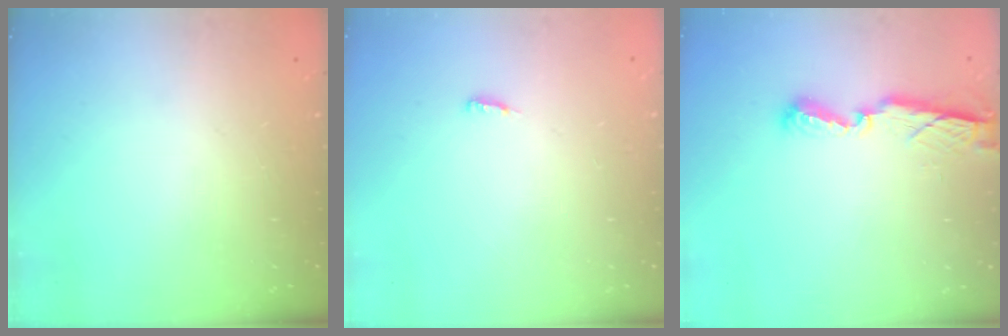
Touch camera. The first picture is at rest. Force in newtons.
{"total": 4.3, "press": 4.1, "slide": 1.3}
{"total": 7.7, "press": 7.7, "slide": 0.2}